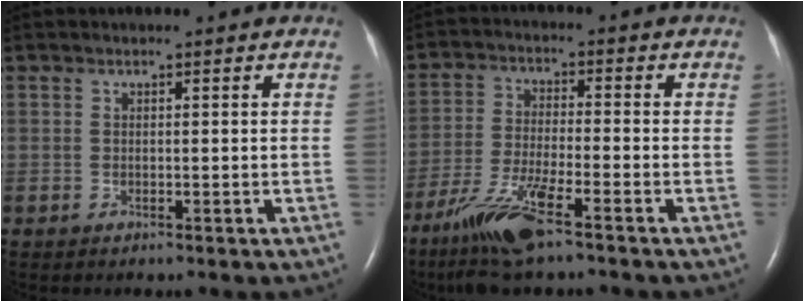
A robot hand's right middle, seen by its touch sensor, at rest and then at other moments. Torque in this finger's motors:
{"motor_torque": [1.09, -1.05, 0.18, 0.07]}